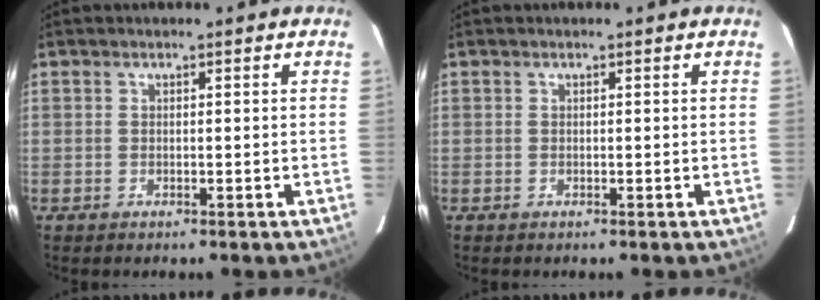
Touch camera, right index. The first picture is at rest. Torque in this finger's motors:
{"motor_torque": [0.00, 0.00, 0.00, 0.01]}